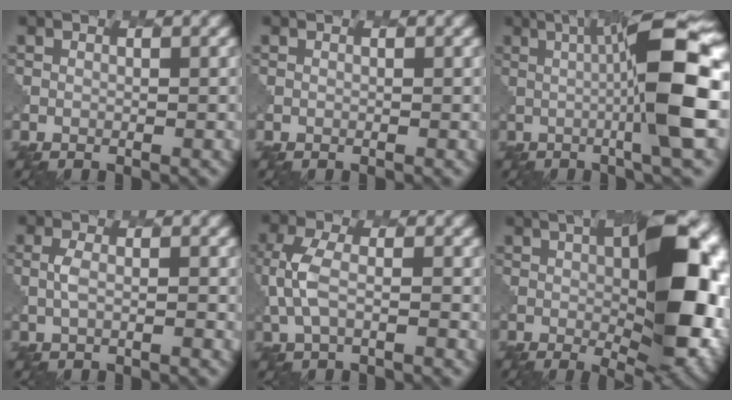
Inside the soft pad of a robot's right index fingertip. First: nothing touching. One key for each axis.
{"total": 0.0}
{"total": 10.7, "fx": 1.2, "fy": 1.0, "fz": 10.6, "tx": -0.137, "ty": 0.013, "tz": 0.002}
{"total": 0.8, "fx": 0.5, "fy": -0.6, "fz": 0.2, "tx": -0.022, "ty": 0.004, "tz": -0.008}
{"total": 2.0, "fx": 0.0, "fy": 0.6, "fz": 1.9, "tx": -0.070, "ty": 0.007, "tz": -0.017}
{"total": 13.5, "fx": 1.4, "fy": 4.6, "fz": 12.7, "tx": -0.164, "ty": 0.007, "tz": 0.008}